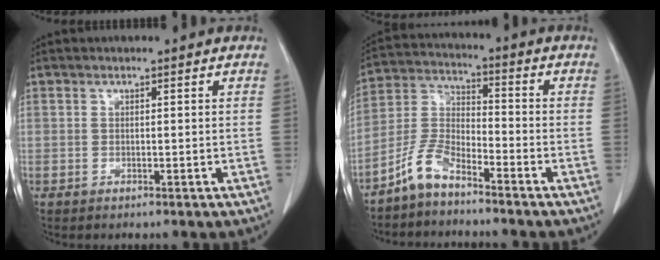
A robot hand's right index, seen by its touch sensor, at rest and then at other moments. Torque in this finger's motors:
{"motor_torque": [-0.26, -0.23, -0.14, -0.08]}